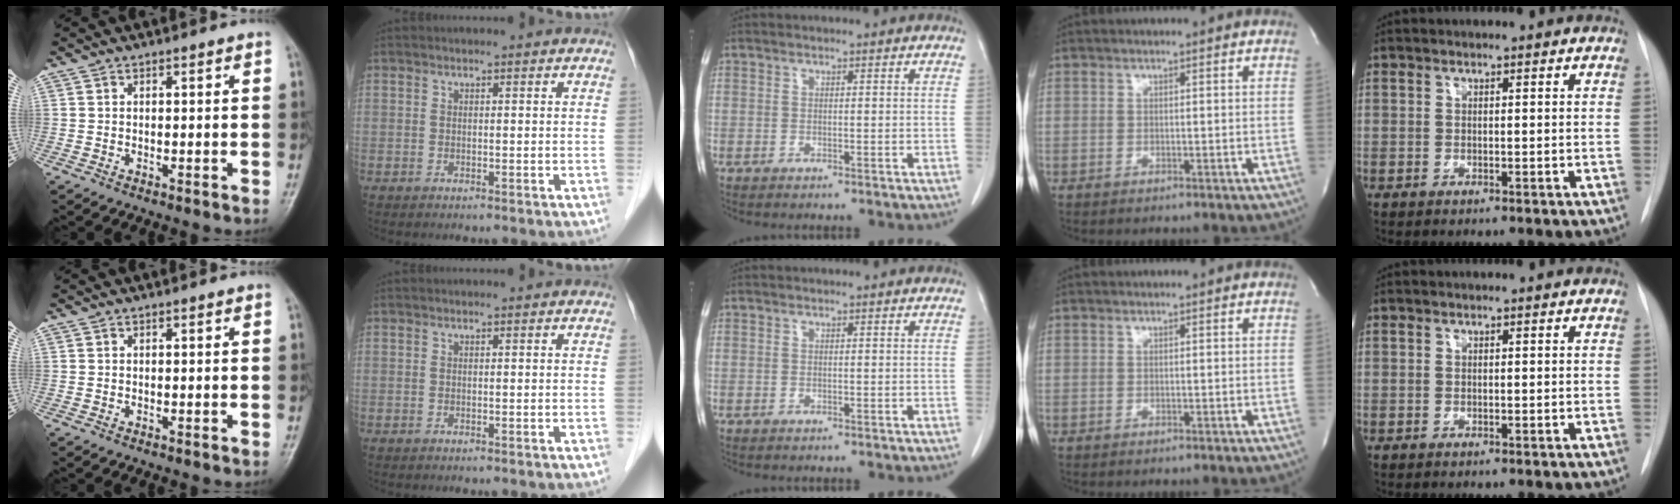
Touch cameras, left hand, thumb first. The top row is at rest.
{}